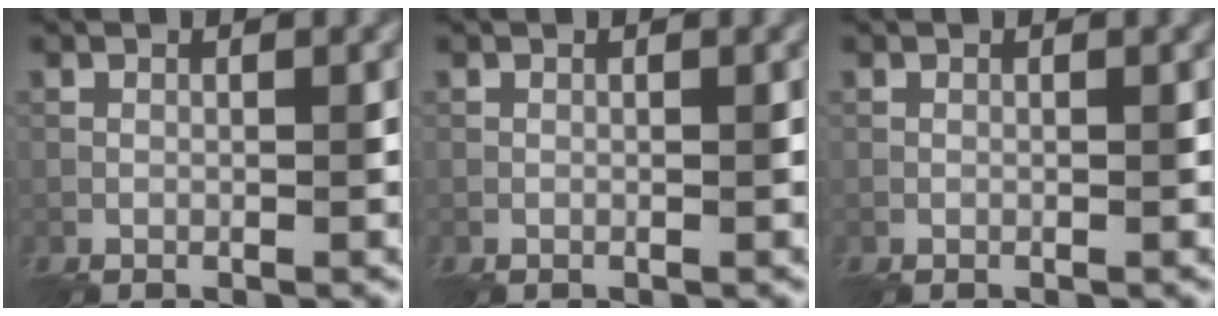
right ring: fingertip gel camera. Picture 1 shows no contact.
{"total": 0.0}
{"total": 0.0}